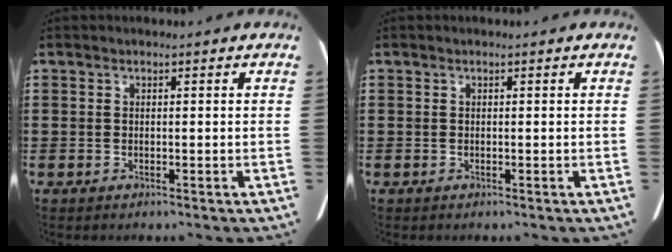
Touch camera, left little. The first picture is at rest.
{"total": 0.0}